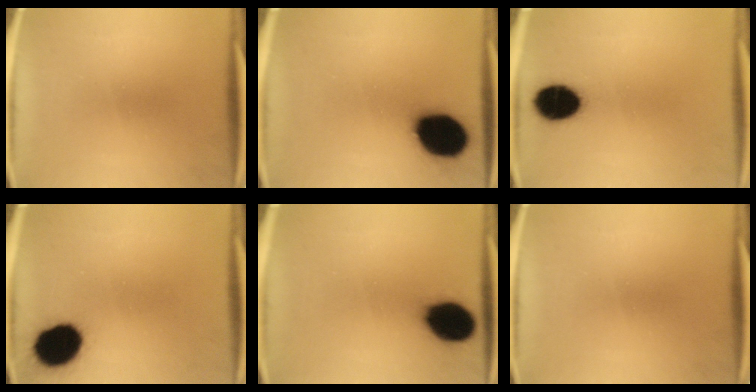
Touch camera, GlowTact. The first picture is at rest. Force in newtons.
{"total": 19.1}
{"total": 11.5}
{"total": 14.4}
{"total": 13.5}
{"total": 0.0}